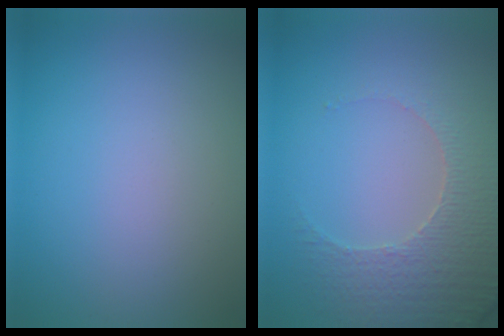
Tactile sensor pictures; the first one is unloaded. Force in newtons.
{"total": 3.9, "press": 3.8, "slide": 1.0}